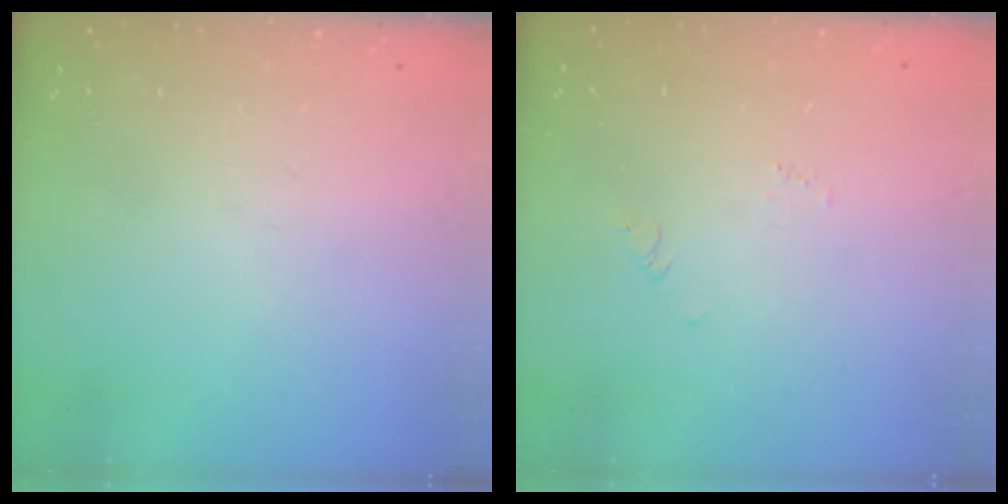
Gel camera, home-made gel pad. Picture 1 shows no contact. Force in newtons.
{"total": 2.7, "press": 2.7, "slide": 0.2}